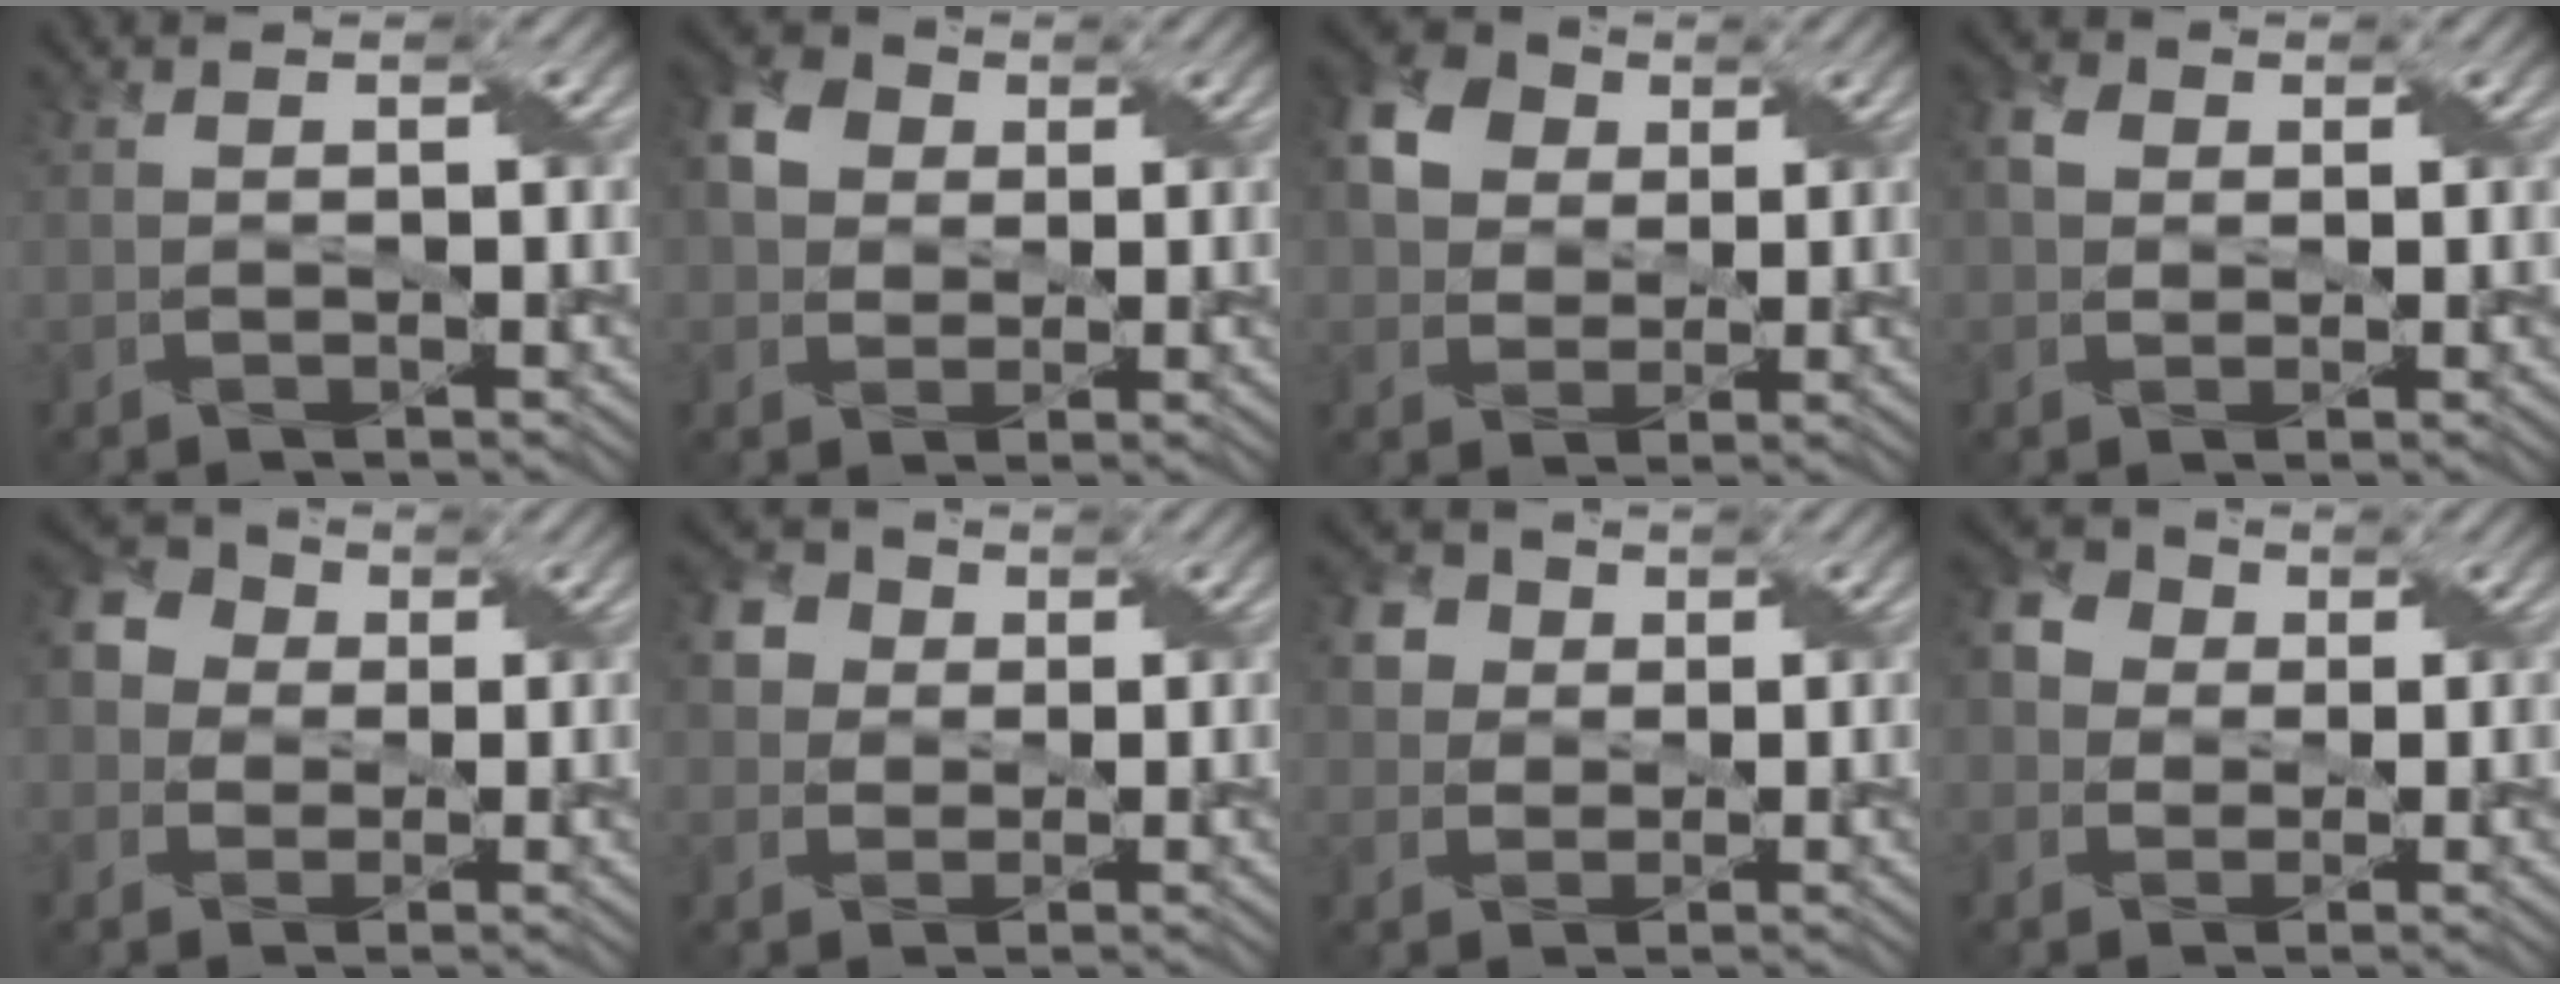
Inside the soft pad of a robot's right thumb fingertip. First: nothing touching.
{"total": 6.1, "force": [1.6, 5.0, 3.2], "torque": [-0.087, 0.014, 0.019]}
{"total": 9.4, "force": [3.1, 7.3, 5.0], "torque": [-0.147, 0.029, 0.051]}
{"total": 3.1, "force": [0.8, 2.6, 1.6], "torque": [-0.040, 0.008, 0.008]}
{"total": 6.6, "force": [1.3, 5.8, 2.9], "torque": [-0.090, 0.023, 0.006]}
{"total": 5.5, "force": [1.6, 4.7, 2.3], "torque": [-0.083, 0.015, 0.013]}
{"total": 5.0, "force": [1.7, 4.2, 2.0], "torque": [-0.068, 0.007, 0.025]}
{"total": 4.9, "force": [0.9, 4.3, 2.1], "torque": [-0.068, 0.012, 0.006]}